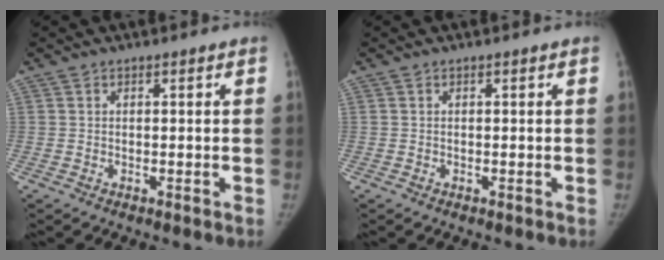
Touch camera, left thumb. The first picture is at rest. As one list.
[{"total": 0.0}]